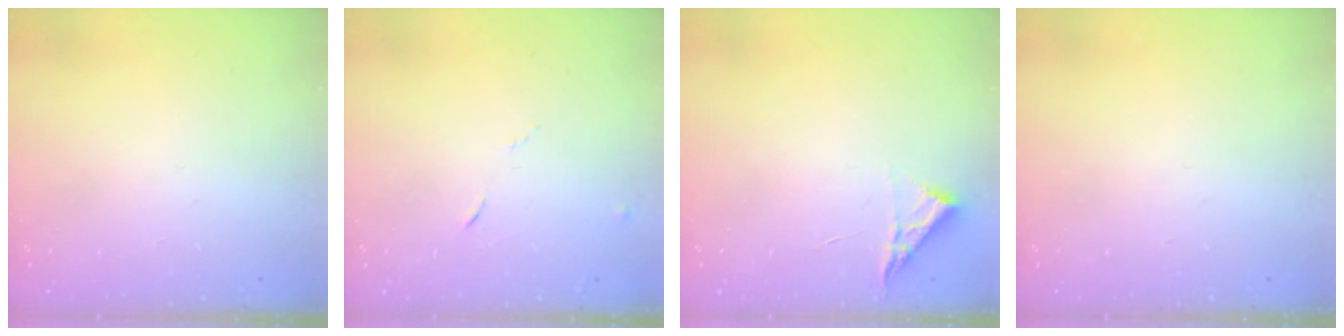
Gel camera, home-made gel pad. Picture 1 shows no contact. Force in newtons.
{"total": 5.2, "press": 5.1, "slide": 0.6}
{"total": 5.1, "press": 5.0, "slide": 0.7}
{"total": 0.0}